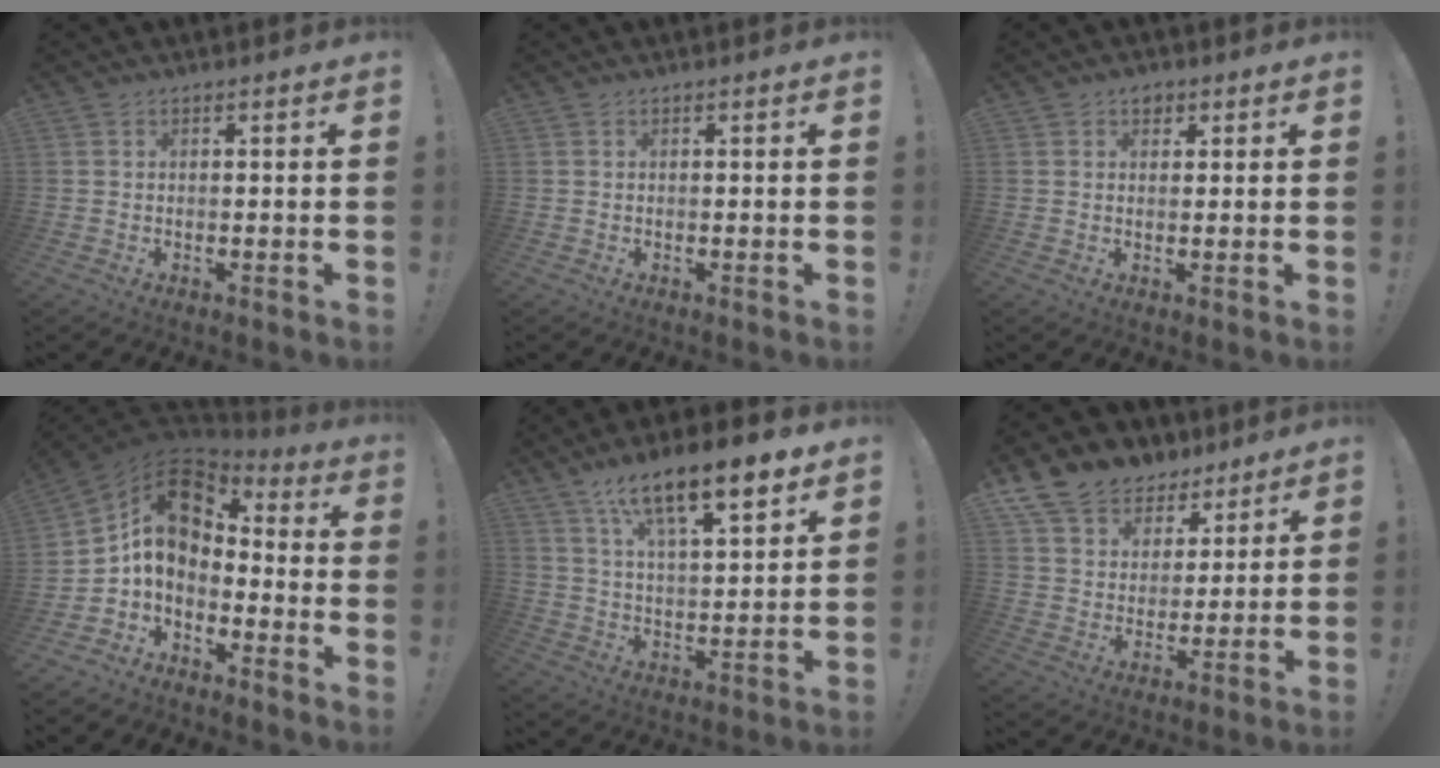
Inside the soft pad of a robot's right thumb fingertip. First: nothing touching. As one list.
[{"total": 0.0}, {"total": 2.5, "force": [1.3, 1.8, 1.0], "torque": [-0.001, -0.006, 0.020]}, {"total": 12.9, "force": [2.4, 8.6, 9.3], "torque": [-0.167, -0.002, 0.040]}, {"total": 14.6, "force": [10.0, 4.2, 9.7], "torque": [-0.161, -0.058, 0.168]}, {"total": 11.3, "force": [8.3, 7.4, 2.3], "torque": [-0.039, -0.065, 0.159]}]